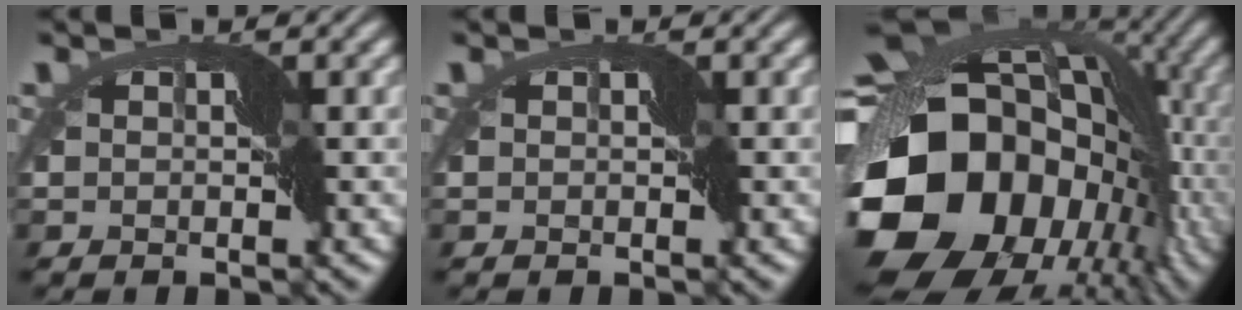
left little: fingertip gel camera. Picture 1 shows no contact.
{"total": 0.0}
{"total": 20.2, "force": [-5.3, 16.2, 10.7], "torque": [-0.236, -0.020, -0.108]}